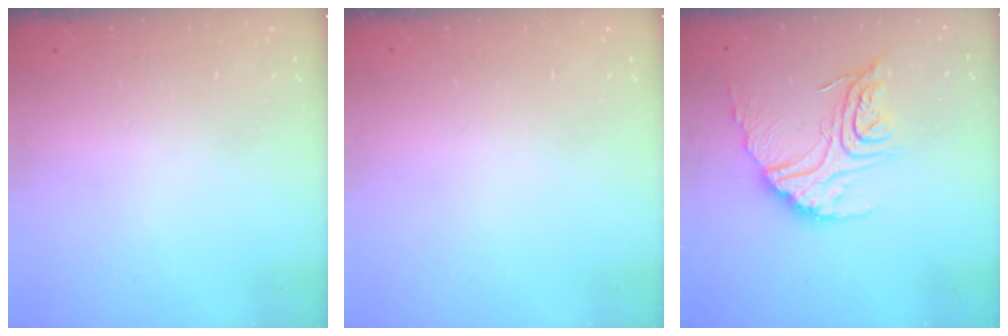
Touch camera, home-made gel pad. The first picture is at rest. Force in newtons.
{"total": 0.0}
{"total": 17.3, "press": 17.2, "slide": 1.4}